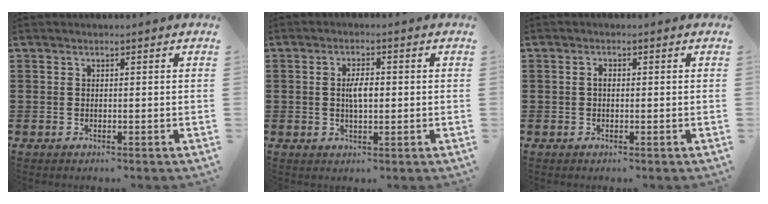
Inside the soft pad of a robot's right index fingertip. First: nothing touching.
{"total": 3.6, "force": [0.2, 1.4, 3.3], "torque": [-0.064, 0.005, 0.002]}
{"total": 1.2, "force": [0.0, 0.6, 1.1], "torque": [-0.020, 0.003, -0.002]}